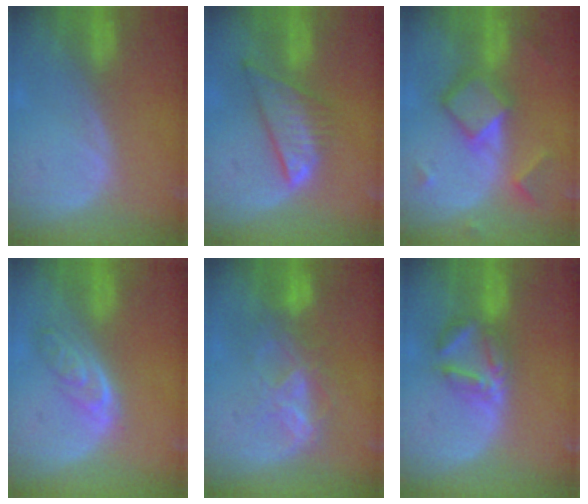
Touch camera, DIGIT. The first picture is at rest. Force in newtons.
{"total": 8.3, "press": 7.1, "slide": 4.3}
{"total": 7.7, "press": 7.7, "slide": 0.5}
{"total": 4.6, "press": 4.4, "slide": 1.1}
{"total": 7.0, "press": 6.7, "slide": 2.2}
{"total": 5.8, "press": 5.6, "slide": 1.3}